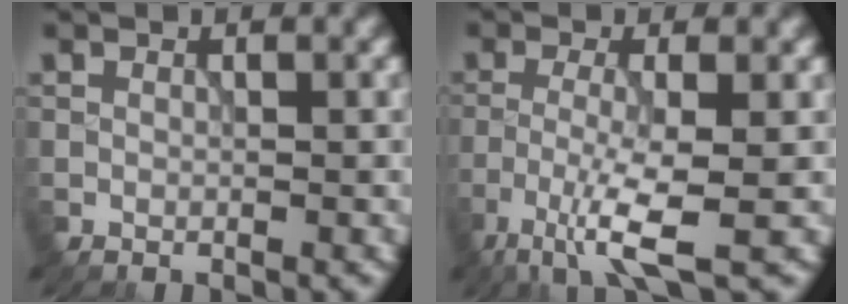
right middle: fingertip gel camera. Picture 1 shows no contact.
{"total": 5.3, "force": [-2.7, 0.7, 4.6], "torque": [-0.093, -0.005, -0.058]}